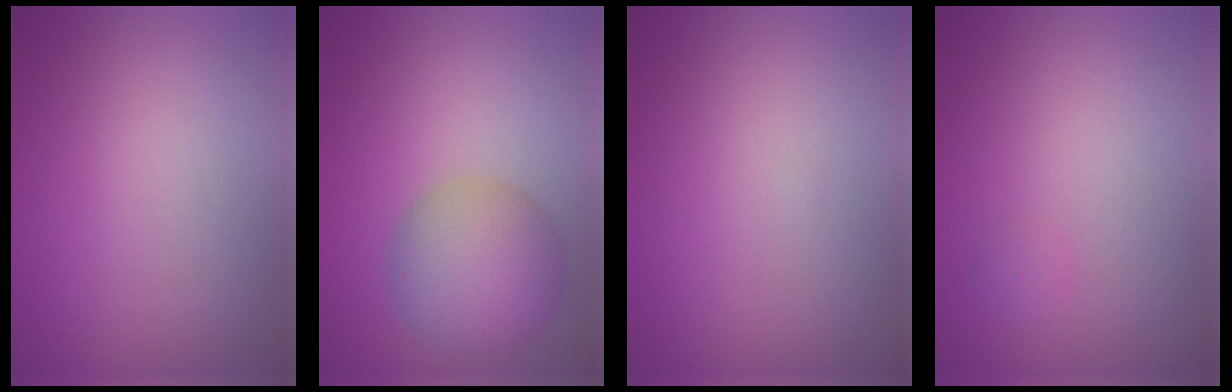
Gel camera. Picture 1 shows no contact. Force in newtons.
{"total": 5.8, "press": 5.8, "slide": 0.2}
{"total": 0.0}
{"total": 0.6, "press": 0.6, "slide": 0.0}